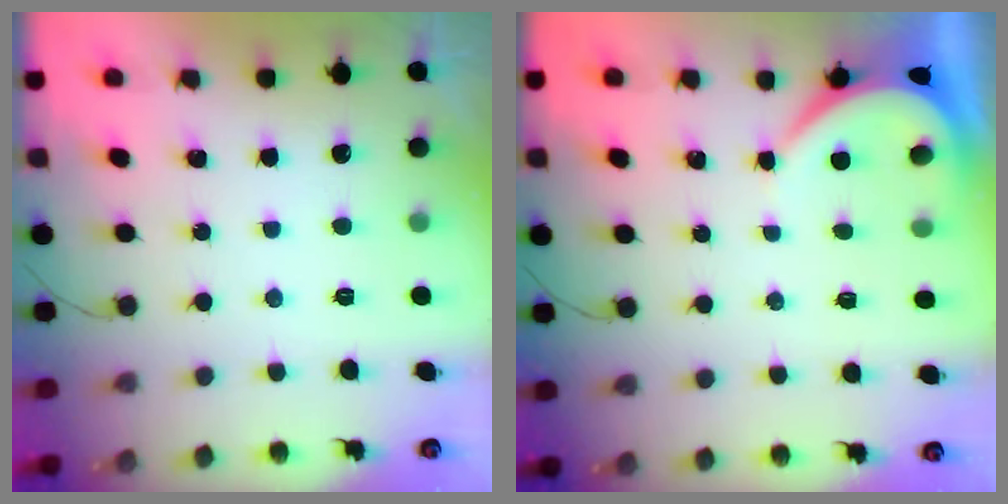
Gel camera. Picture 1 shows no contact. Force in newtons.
{"total": 3.9, "press": 3.9, "slide": 0.6}